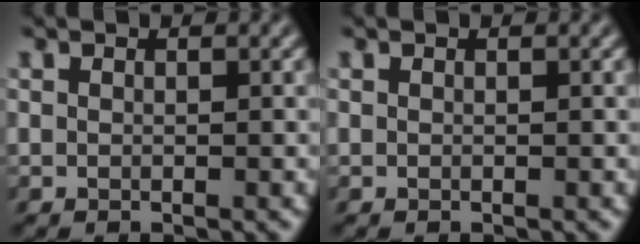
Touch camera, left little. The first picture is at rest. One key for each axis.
{"total": 0.0}